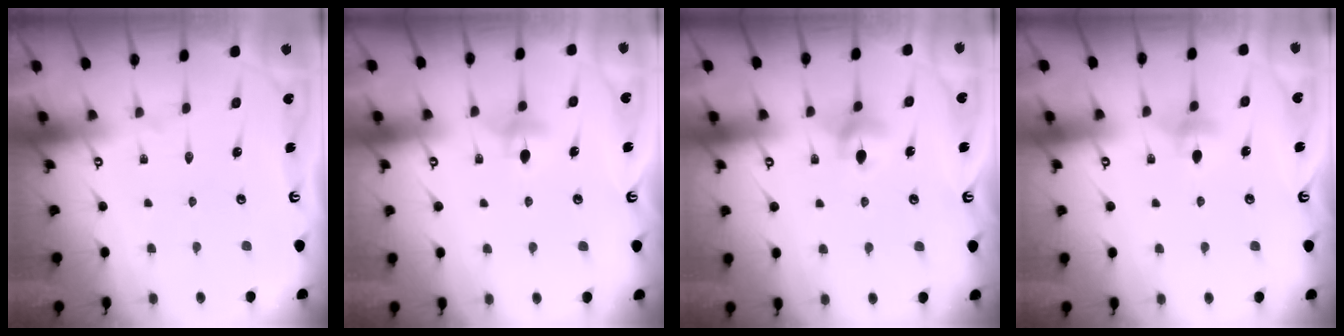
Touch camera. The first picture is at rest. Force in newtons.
{"total": 4.4, "press": 4.4, "slide": 0.7}
{"total": 5.7, "press": 5.7, "slide": 0.6}
{"total": 4.9, "press": 4.8, "slide": 0.9}